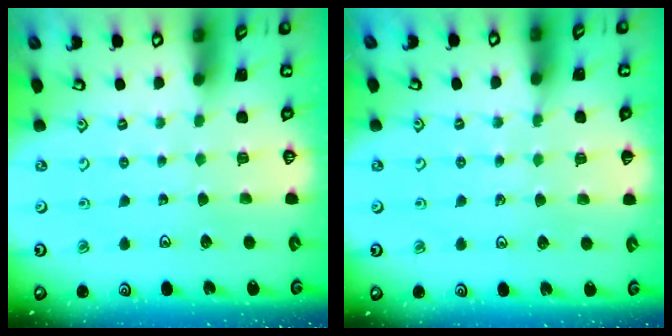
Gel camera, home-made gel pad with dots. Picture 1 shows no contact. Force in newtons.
{"total": 5.1, "press": 4.9, "slide": 1.6}